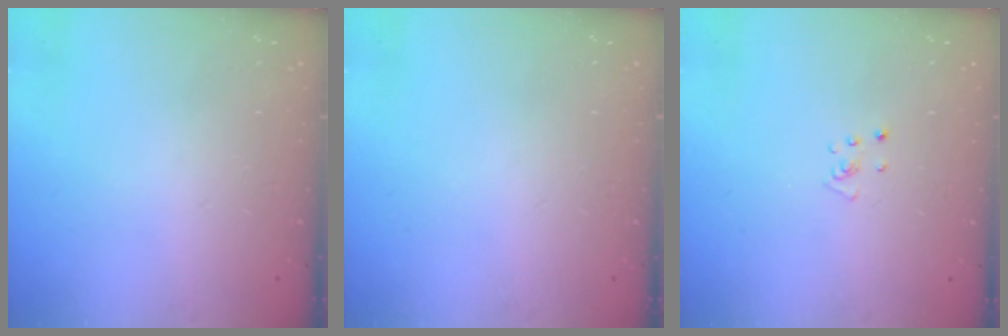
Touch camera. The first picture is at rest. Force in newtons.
{"total": 0.0}
{"total": 2.2, "press": 2.2, "slide": 0.2}